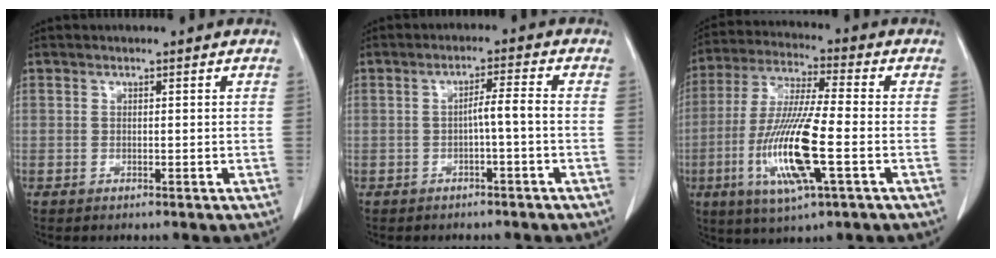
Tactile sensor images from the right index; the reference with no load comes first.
{"total": 3.0, "force": [-0.9, -0.3, 2.9], "torque": [-0.046, 0.008, -0.014]}
{"total": 14.8, "force": [-4.1, 1.3, 14.2], "torque": [-0.293, -0.017, -0.077]}